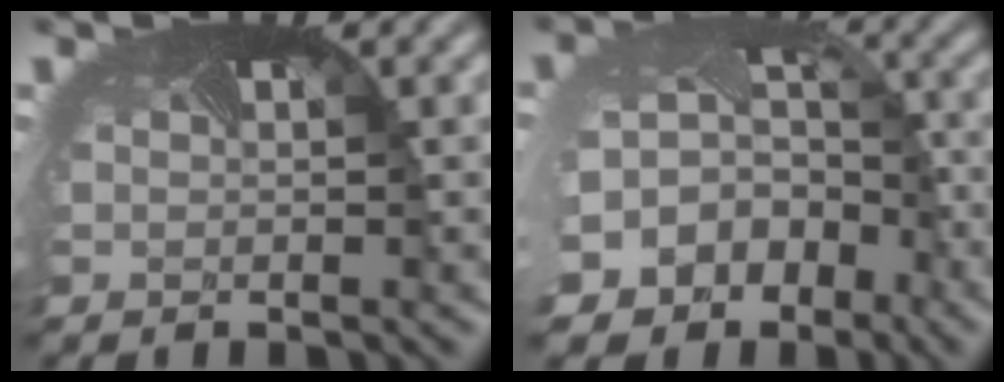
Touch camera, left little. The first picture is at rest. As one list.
[{"total": 14.2, "force": [-7.3, 11.4, 4.6], "torque": [-0.131, -0.063, -0.091]}]